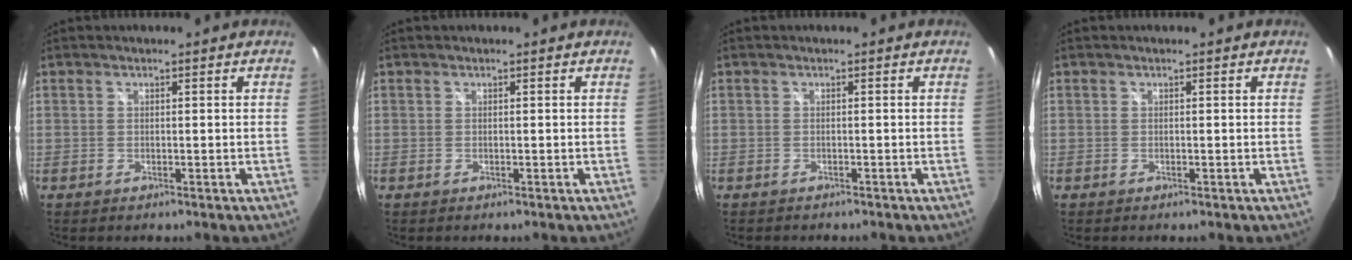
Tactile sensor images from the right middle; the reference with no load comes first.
{"total": 0.0}
{"total": 0.5, "force": [-0.5, -0.1, 0.3], "torque": [-0.005, -0.007, -0.006]}
{"total": 0.0}